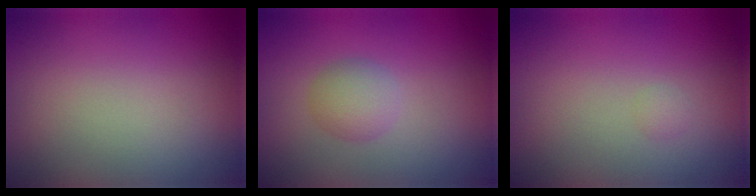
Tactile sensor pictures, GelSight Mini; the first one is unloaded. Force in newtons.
{"total": 2.3, "press": 2.3, "slide": 0.1}
{"total": 0.5, "press": 0.5, "slide": 0.0}